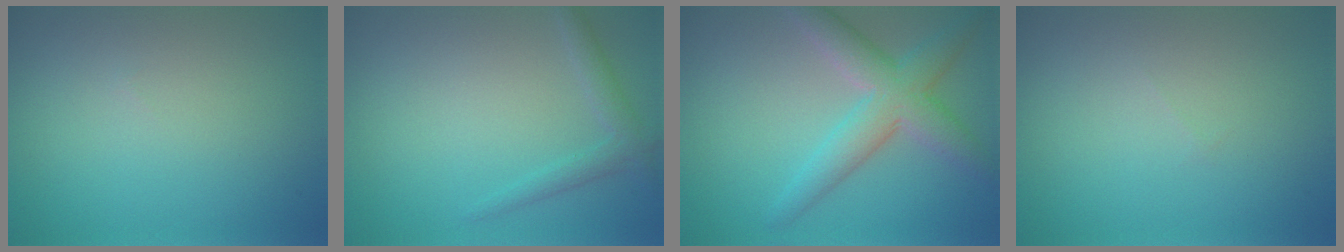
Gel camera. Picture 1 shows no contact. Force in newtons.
{"total": 1.8, "press": 1.7, "slide": 0.1}
{"total": 5.0, "press": 5.0, "slide": 0.2}
{"total": 0.0}